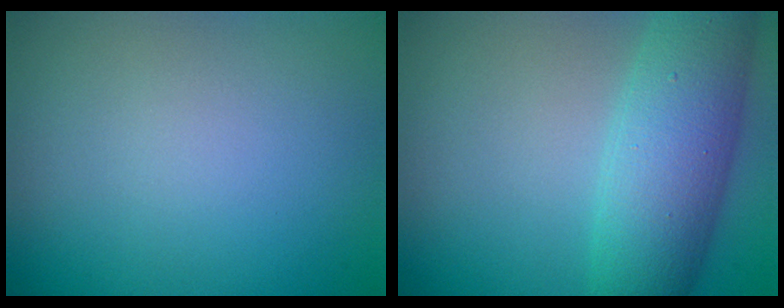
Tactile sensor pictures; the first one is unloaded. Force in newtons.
{"total": 7.4, "press": 7.4, "slide": 0.2}